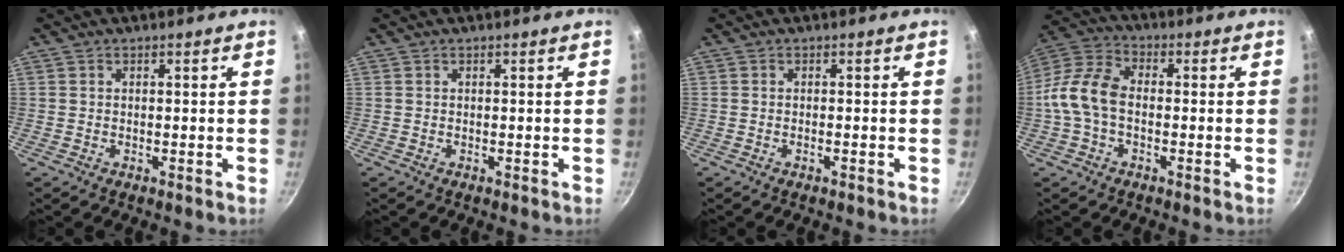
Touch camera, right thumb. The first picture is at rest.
{"total": 0.0}
{"total": 0.6, "force": [-0.4, 0.1, 0.5], "torque": [-0.014, 0.005, -0.010]}
{"total": 10.1, "force": [-1.4, 6.5, 7.6], "torque": [-0.145, 0.034, -0.046]}